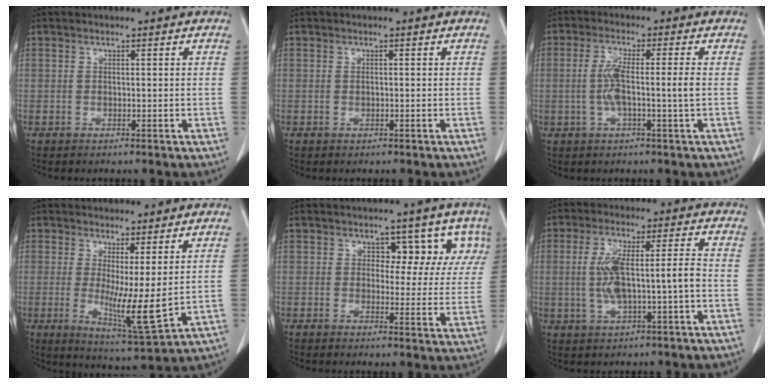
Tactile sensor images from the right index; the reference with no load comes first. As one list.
[{"total": 0.0}, {"total": 5.6, "force": [-0.4, -0.2, 5.6], "torque": [-0.111, 0.003, -0.006]}, {"total": 8.1, "force": [0.5, 0.4, 8.1], "torque": [-0.151, -0.036, 0.015]}, {"total": 6.3, "force": [3.5, 4.2, 3.0], "torque": [-0.017, 0.002, 0.032]}, {"total": 8.3, "force": [-0.9, 1.1, 8.2], "torque": [-0.161, 0.017, -0.009]}]